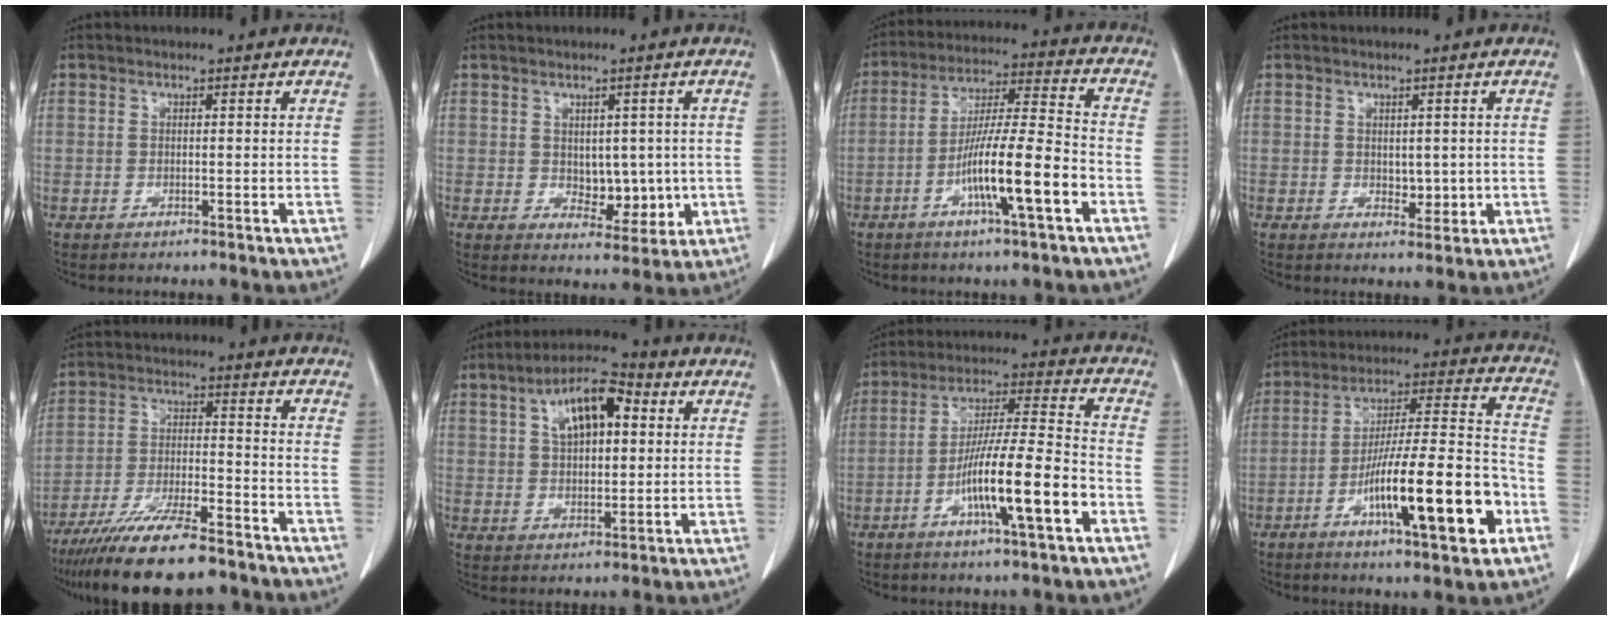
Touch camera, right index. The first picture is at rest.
{"total": 6.2, "force": [-0.1, 3.7, 5.0], "torque": [-0.059, -0.003, 0.014]}
{"total": 13.1, "force": [-5.1, 0.6, 12.1], "torque": [-0.216, 0.001, -0.089]}
{"total": 2.6, "force": [0.1, 1.7, 2.0], "torque": [-0.024, -0.005, 0.009]}
{"total": 15.9, "force": [-12.6, 2.5, 9.2], "torque": [-0.168, -0.026, -0.214]}
{"total": 10.7, "force": [3.6, 4.4, 9.1], "torque": [-0.160, 0.027, 0.058]}
{"total": 14.4, "force": [-5.6, 0.7, 13.2], "torque": [-0.234, -0.001, -0.097]}
{"total": 19.0, "force": [-7.5, 2.2, 17.4], "torque": [-0.275, 0.001, -0.115]}